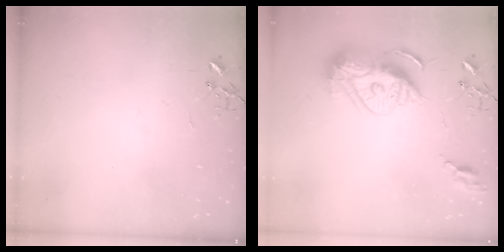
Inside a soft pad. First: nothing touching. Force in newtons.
{"total": 15.7, "press": 15.6, "slide": 1.9}